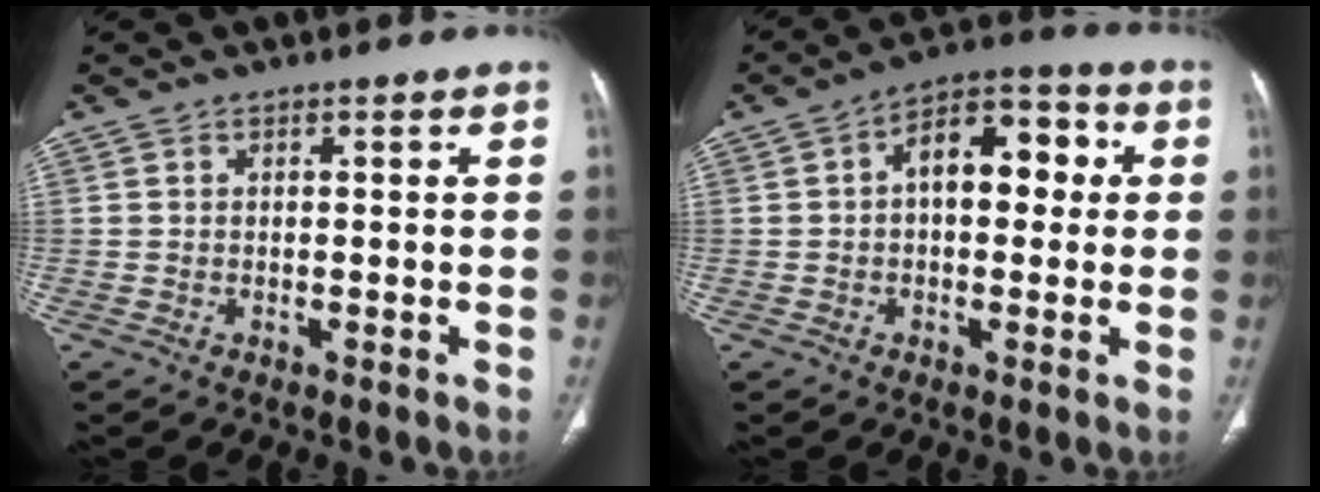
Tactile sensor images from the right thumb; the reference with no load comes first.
{"total": 11.2, "force": [1.5, 6.6, 9.0], "torque": [-0.100, 0.031, 0.013]}